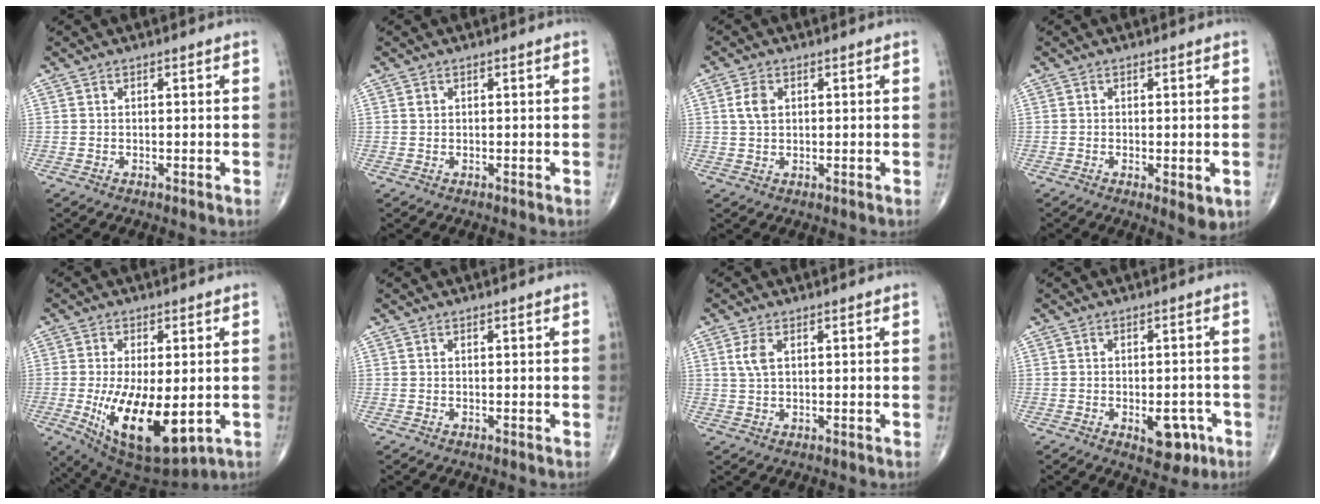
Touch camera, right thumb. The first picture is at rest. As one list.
[{"total": 0.6, "force": [0.2, 0.5, 0.3], "torque": [-0.002, 0.000, 0.004]}, {"total": 3.4, "force": [0.9, 2.3, 2.4], "torque": [-0.046, 0.001, 0.017]}, {"total": 3.9, "force": [-1.0, 1.3, 3.5], "torque": [-0.051, -0.011, -0.013]}, {"total": 16.5, "force": [-3.5, 7.1, 14.5], "torque": [-0.254, -0.025, -0.034]}, {"total": 0.0}, {"total": 3.1, "force": [1.0, 1.6, 2.5], "torque": [-0.060, 0.003, 0.022]}, {"total": 6.2, "force": [-2.5, 3.5, 4.5], "torque": [-0.037, 0.012, -0.024]}]